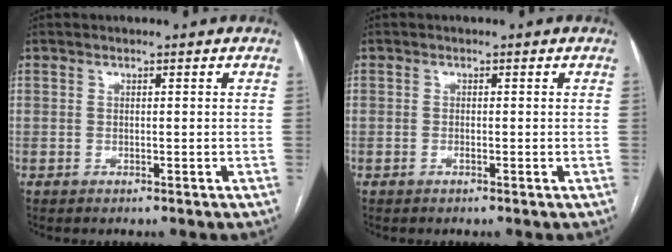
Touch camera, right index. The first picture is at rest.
{"total": 0.7, "force": [-0.2, 0.1, 0.7], "torque": [-0.013, -0.001, -0.003]}